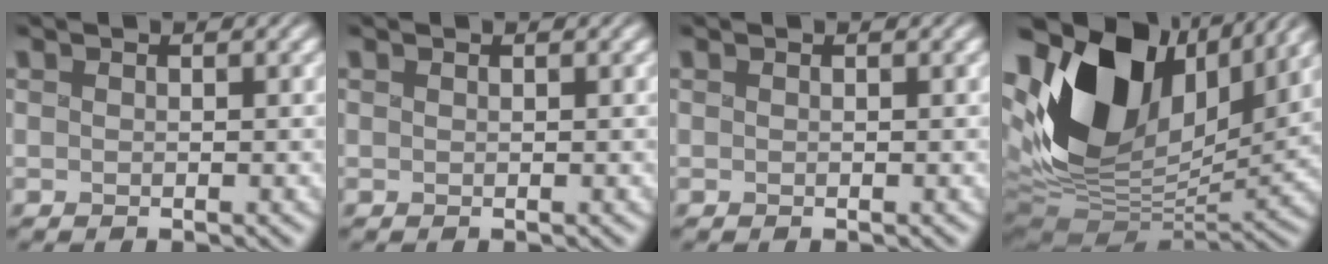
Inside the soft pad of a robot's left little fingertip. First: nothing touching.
{"total": 0.0}
{"total": 0.0}
{"total": 15.6, "force": [4.5, 10.1, 11.0], "torque": [-0.212, 0.026, 0.074]}